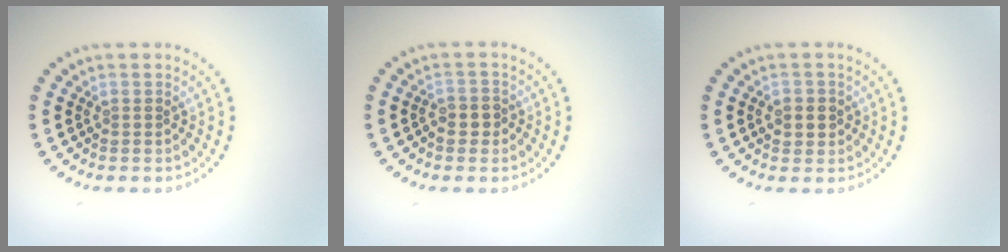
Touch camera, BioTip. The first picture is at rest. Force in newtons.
{"total": 1.3, "press": 1.2, "slide": 0.5}
{"total": 2.0, "press": 1.9, "slide": 0.5}